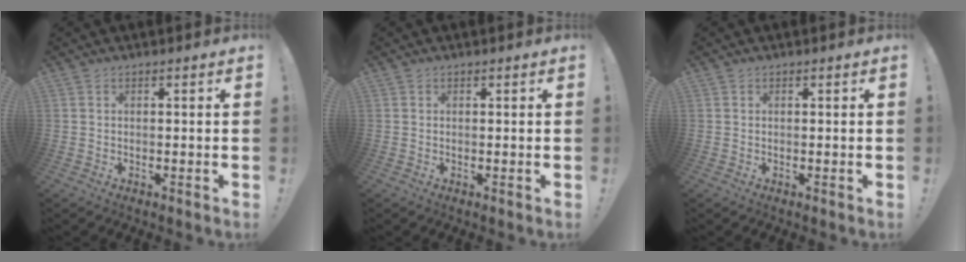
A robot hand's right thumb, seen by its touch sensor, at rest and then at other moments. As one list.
[{"total": 0.0}, {"total": 0.0}]